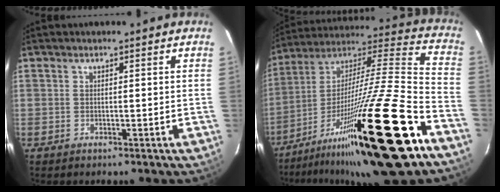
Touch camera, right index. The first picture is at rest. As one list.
[{"total": 36.2, "force": [-21.9, 3.5, 28.6], "torque": [-0.456, -0.041, -0.371]}]